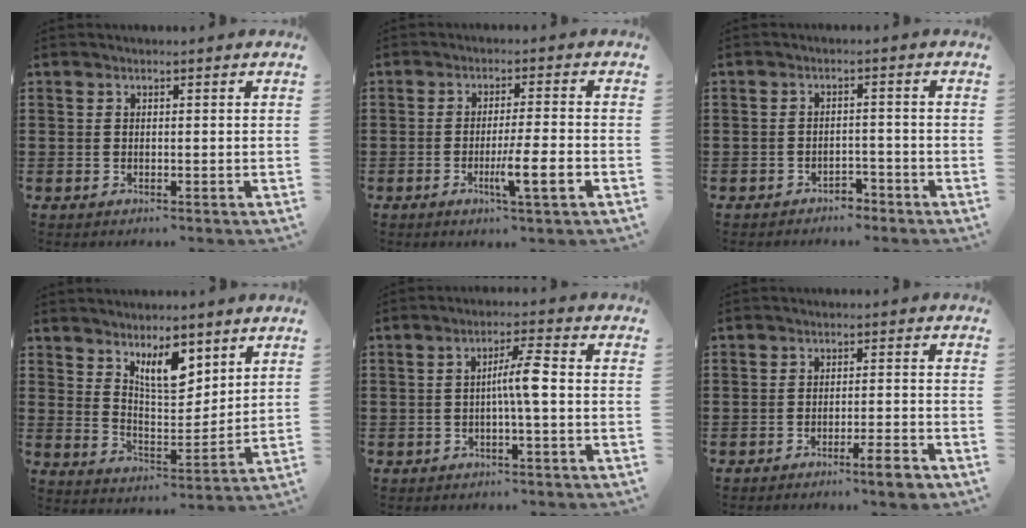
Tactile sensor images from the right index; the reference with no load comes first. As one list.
[{"total": 5.9, "force": [-2.3, 0.1, 5.5], "torque": [-0.087, -0.011, -0.038]}, {"total": 2.4, "force": [-2.3, 0.6, 0.3], "torque": [-0.012, 0.001, -0.048]}, {"total": 7.9, "force": [5.3, 3.2, 4.9], "torque": [-0.086, -0.021, 0.092]}, {"total": 4.9, "force": [-0.5, 0.3, 4.9], "torque": [-0.089, 0.003, -0.015]}, {"total": 4.4, "force": [-3.2, 0.2, 3.0], "torque": [-0.047, -0.008, -0.054]}]